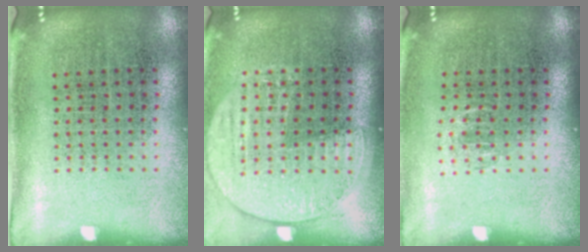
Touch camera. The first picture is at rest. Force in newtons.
{"total": 1.5, "press": 1.3, "slide": 0.7}
{"total": 0.5, "press": 0.5, "slide": 0.3}